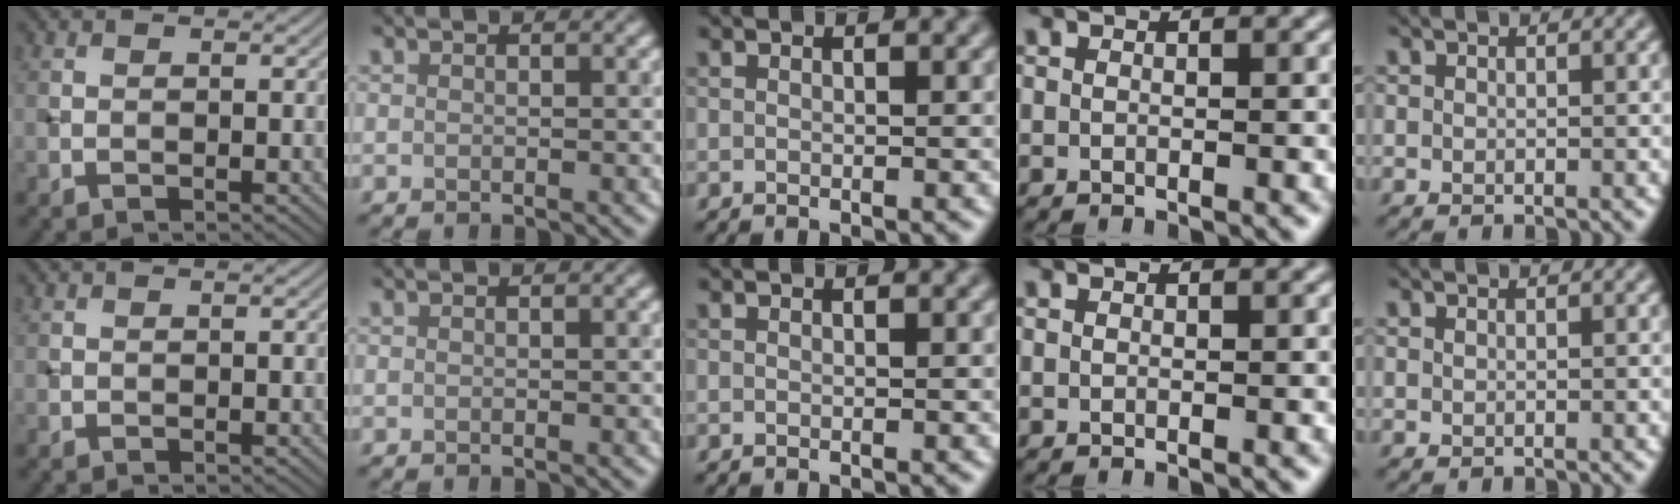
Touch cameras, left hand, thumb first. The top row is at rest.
{}